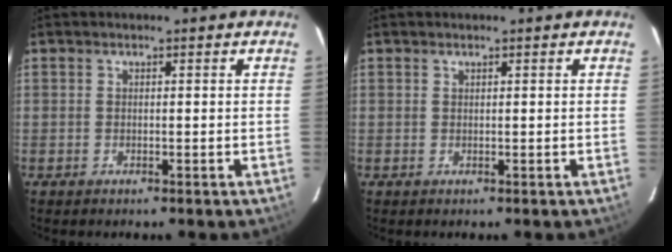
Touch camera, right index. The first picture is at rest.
{"total": 0.0}